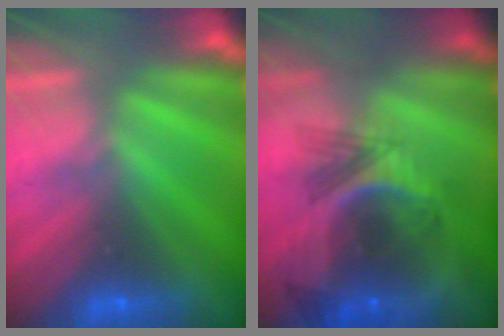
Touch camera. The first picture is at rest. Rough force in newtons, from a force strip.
{"total": 8.2}